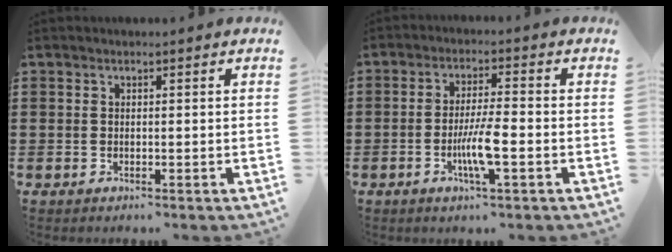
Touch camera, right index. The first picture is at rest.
{"total": 6.1, "force": [-2.0, 0.7, 5.7], "torque": [-0.115, -0.011, -0.041]}